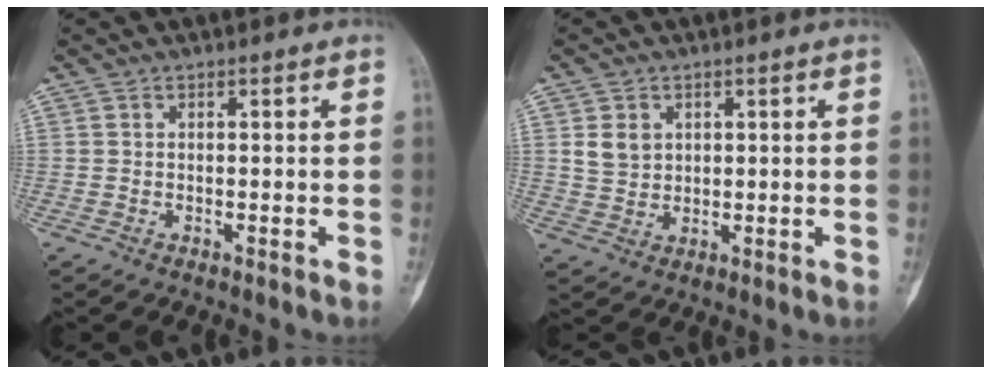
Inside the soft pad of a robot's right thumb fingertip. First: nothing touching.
{"total": 4.4, "force": [1.5, 3.6, 2.0], "torque": [-0.024, -0.006, 0.034]}